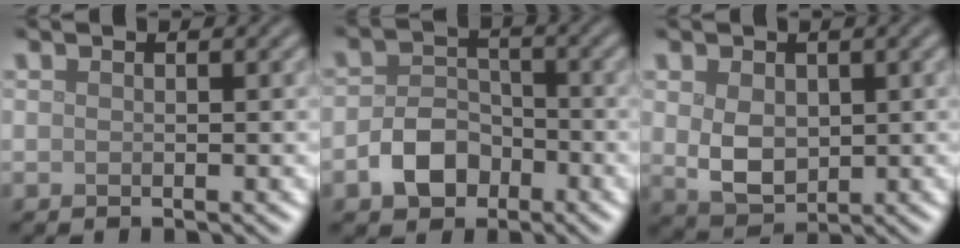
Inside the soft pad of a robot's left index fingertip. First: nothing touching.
{"total": 4.1, "force": [-2.0, 3.0, 2.1], "torque": [-0.035, 0.002, -0.039]}
{"total": 4.0, "force": [0.3, 2.8, 2.7], "torque": [-0.059, -0.007, 0.014]}